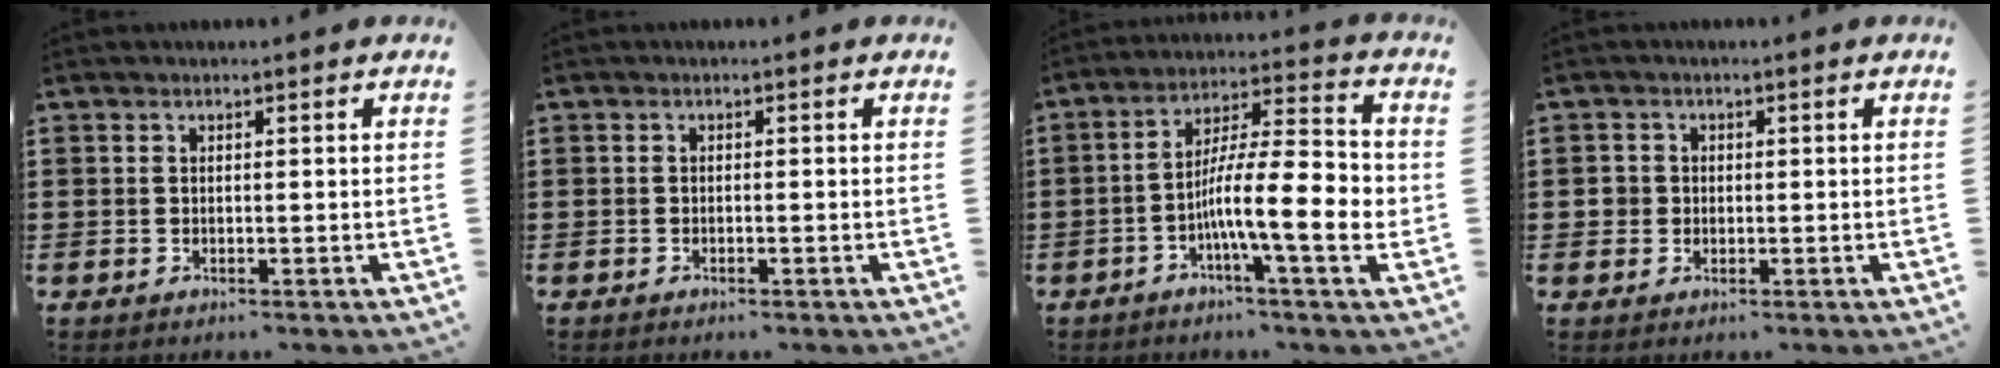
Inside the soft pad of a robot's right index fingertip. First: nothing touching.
{"total": 0.6, "force": [-0.6, 0.0, 0.2], "torque": [-0.005, -0.003, -0.012]}
{"total": 13.2, "force": [-3.1, 2.6, 12.5], "torque": [-0.224, -0.014, -0.059]}
{"total": 1.6, "force": [-0.1, 1.6, 0.3], "torque": [-0.012, 0.007, -0.003]}